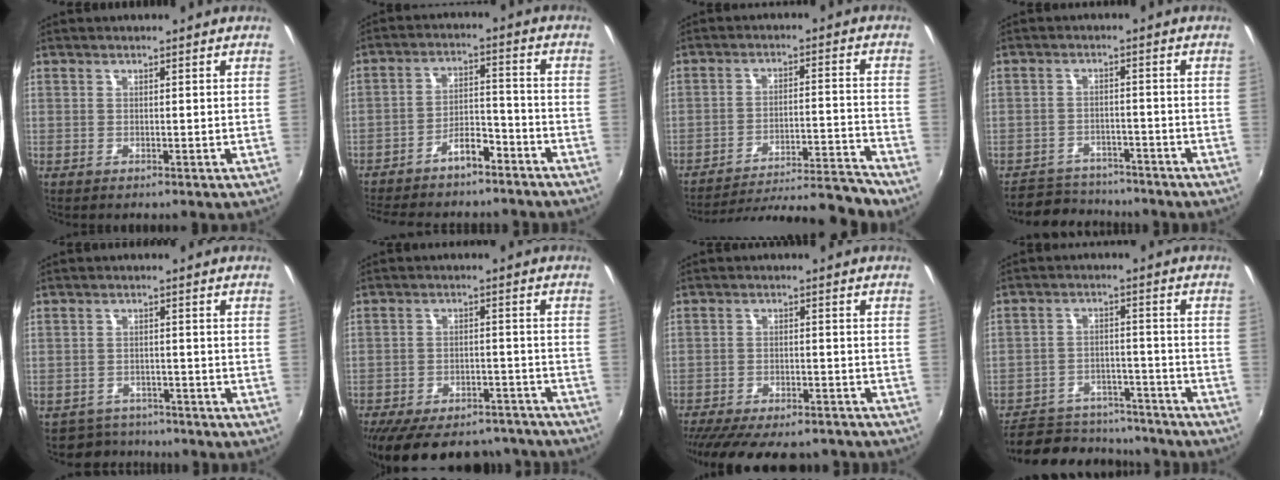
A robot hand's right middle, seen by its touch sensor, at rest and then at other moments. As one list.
[{"total": 12.4, "force": [-10.4, 4.2, 5.3], "torque": [-0.117, 0.031, -0.157]}, {"total": 15.4, "force": [-14.4, -0.4, 5.3], "torque": [-0.085, -0.005, -0.216]}, {"total": 8.1, "force": [-7.2, 3.6, 1.2], "torque": [-0.044, 0.013, -0.106]}, {"total": 5.2, "force": [-4.5, 2.4, -0.3], "torque": [-0.010, 0.008, -0.075]}, {"total": 22.5, "force": [-18.9, 8.5, 8.6], "torque": [-0.184, 0.010, -0.243]}, {"total": 17.7, "force": [-14.8, 5.6, 7.9], "torque": [-0.168, -0.026, -0.207]}, {"total": 16.1, "force": [-13.5, 7.1, 5.0], "torque": [-0.121, 0.022, -0.178]}]